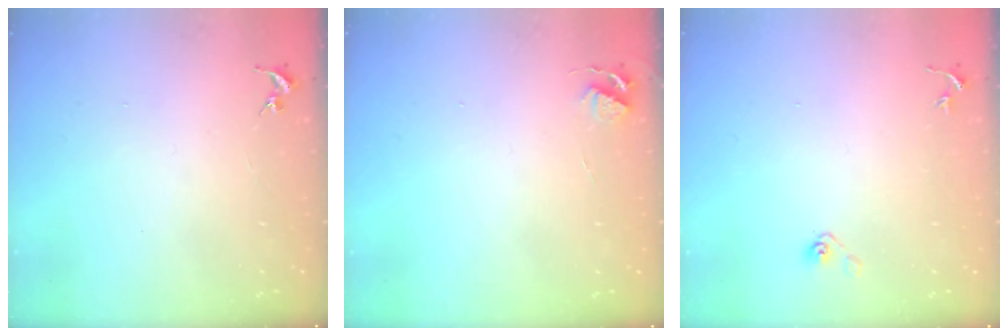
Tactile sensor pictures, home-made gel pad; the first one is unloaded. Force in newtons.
{"total": 3.9, "press": 3.8, "slide": 0.5}
{"total": 4.0, "press": 3.3, "slide": 2.2}